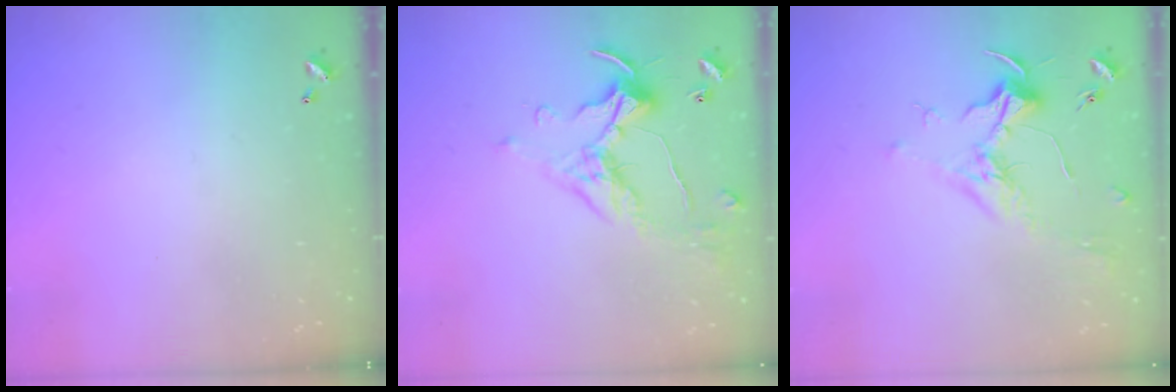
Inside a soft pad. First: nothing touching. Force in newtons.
{"total": 1.5, "press": 1.5, "slide": 0.2}
{"total": 2.0, "press": 1.8, "slide": 0.7}